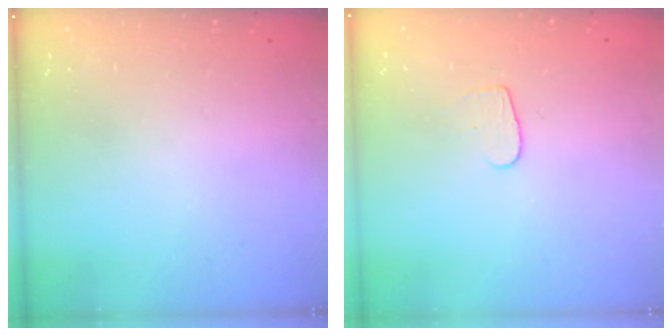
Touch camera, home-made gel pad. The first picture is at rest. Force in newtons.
{"total": 4.3, "press": 4.2, "slide": 0.3}